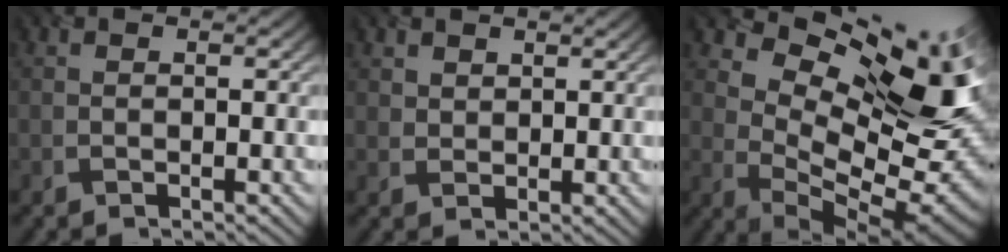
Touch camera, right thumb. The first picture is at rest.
{"total": 2.1, "force": [1.5, 1.3, 0.6], "torque": [-0.018, -0.002, 0.032]}
{"total": 15.6, "force": [5.6, 8.3, 12.0], "torque": [-0.192, 0.000, 0.104]}